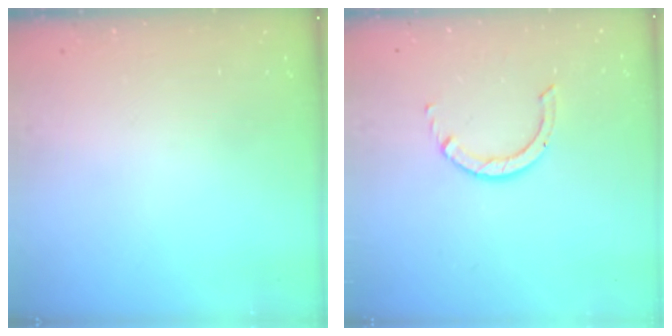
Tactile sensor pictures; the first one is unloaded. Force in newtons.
{"total": 2.9, "press": 2.9, "slide": 0.2}